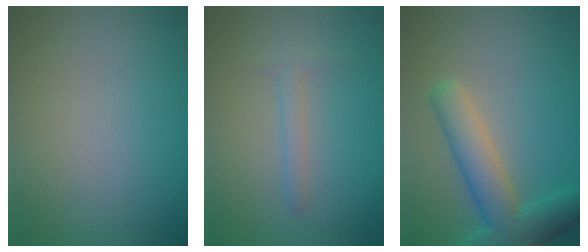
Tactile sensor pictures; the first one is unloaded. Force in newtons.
{"total": 1.4, "press": 1.4, "slide": 0.1}
{"total": 6.2, "press": 6.2, "slide": 0.4}